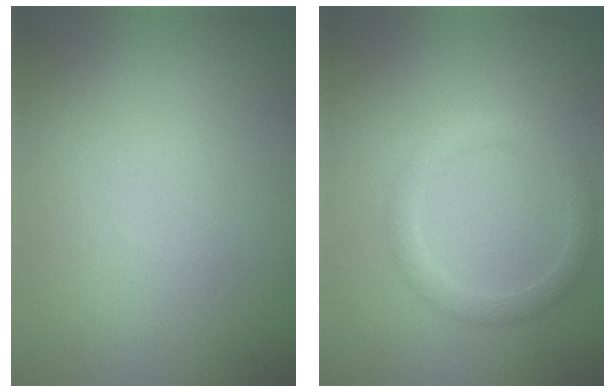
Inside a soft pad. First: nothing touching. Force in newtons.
{"total": 2.1, "press": 2.1, "slide": 0.1}